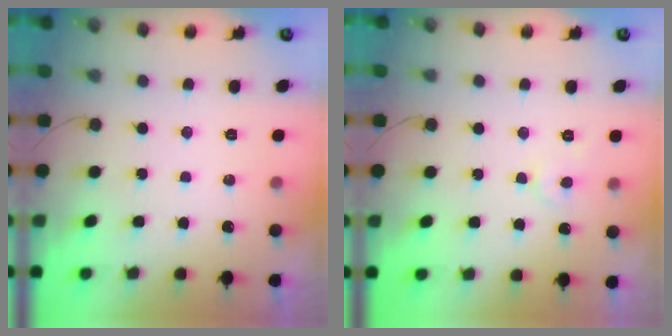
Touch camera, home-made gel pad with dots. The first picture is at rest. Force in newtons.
{"total": 5.0, "press": 5.0, "slide": 0.2}